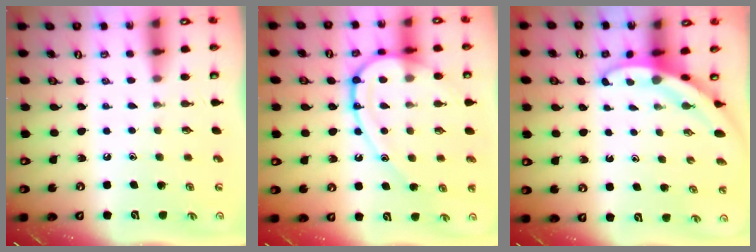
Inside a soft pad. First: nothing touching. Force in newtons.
{"total": 15.4, "press": 15.3, "slide": 1.4}
{"total": 3.8, "press": 3.8, "slide": 0.2}